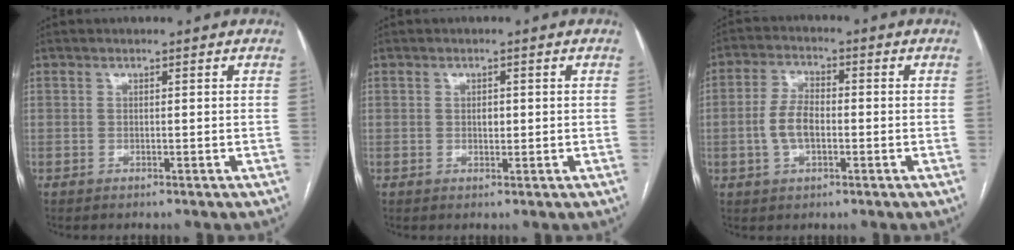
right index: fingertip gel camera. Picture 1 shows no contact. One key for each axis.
{"total": 1.3, "fx": 0.1, "fy": 0.8, "fz": 1.0, "tx": -0.015, "ty": 0.001, "tz": 0.002}
{"total": 5.8, "fx": -1.0, "fy": 3.0, "fz": 4.9, "tx": -0.109, "ty": 0.012, "tz": -0.016}